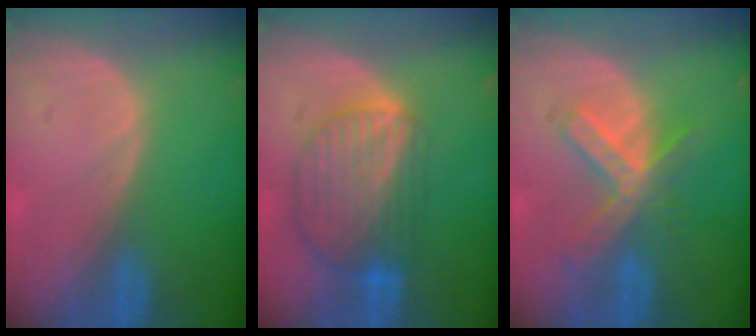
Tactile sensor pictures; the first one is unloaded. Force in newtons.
{"total": 8.9, "press": 7.8, "slide": 4.4}
{"total": 6.3, "press": 5.8, "slide": 2.4}